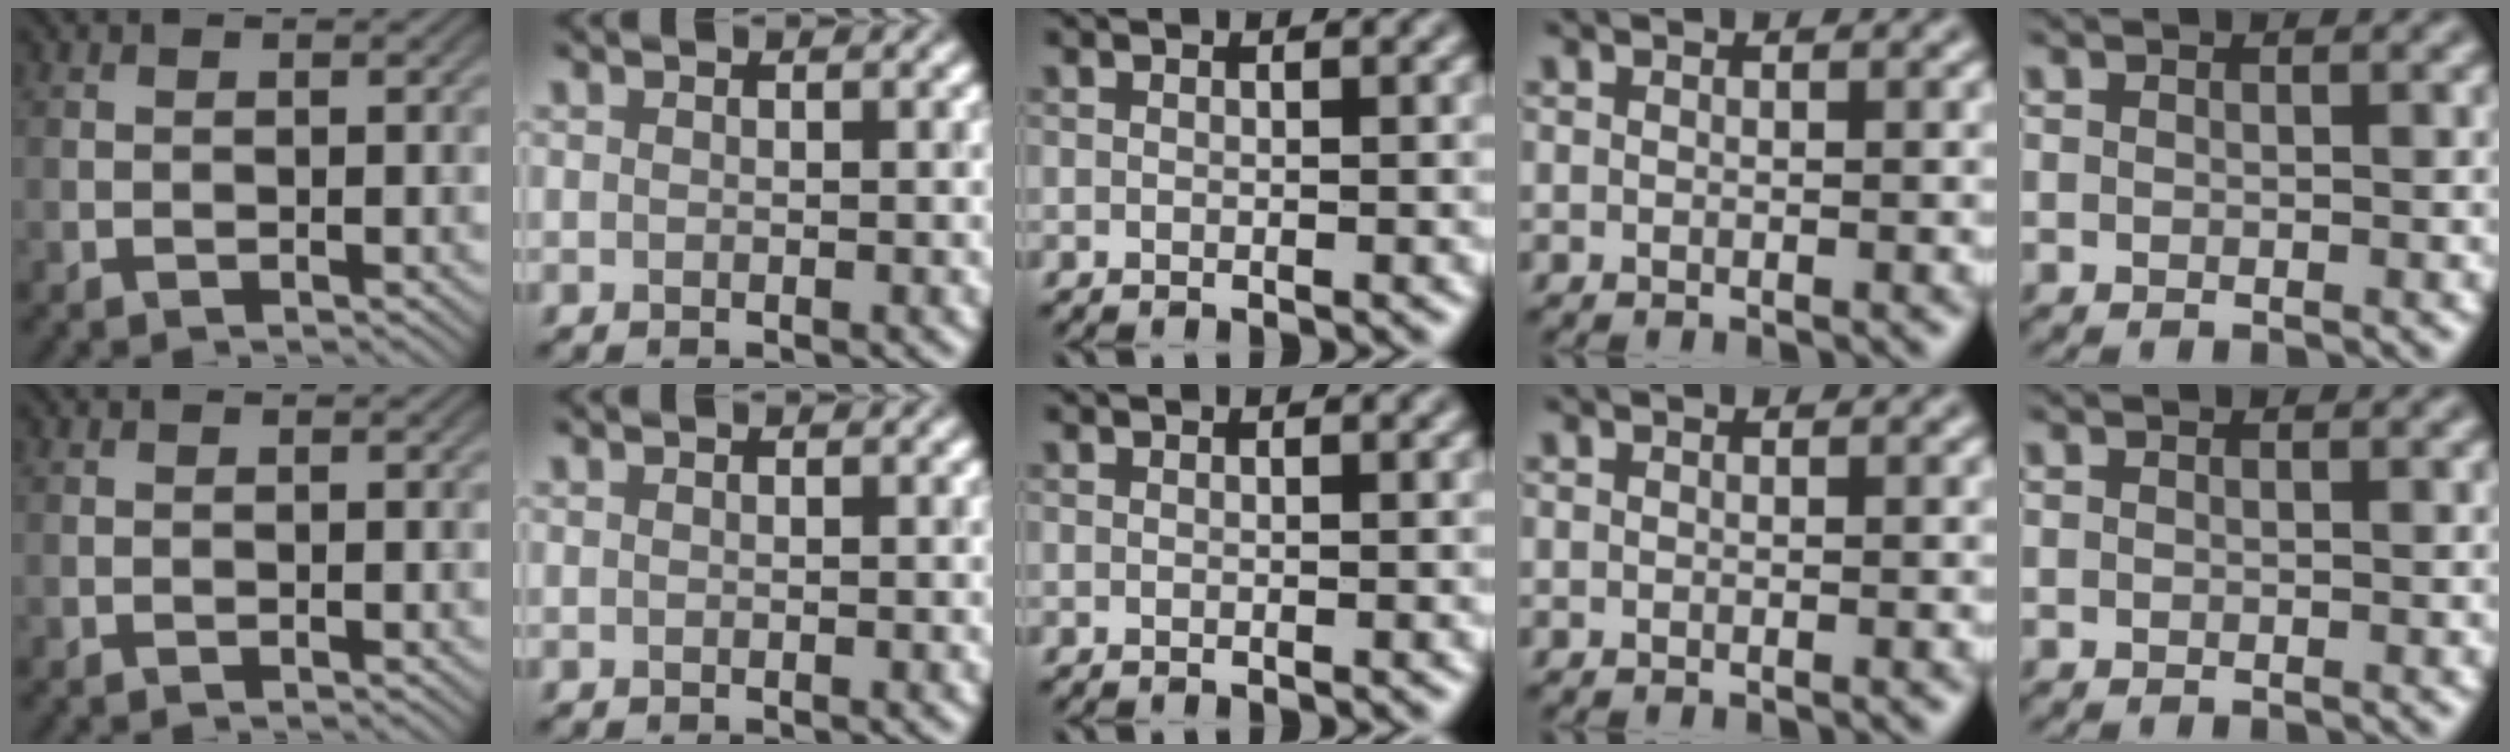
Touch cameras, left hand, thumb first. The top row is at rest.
{}